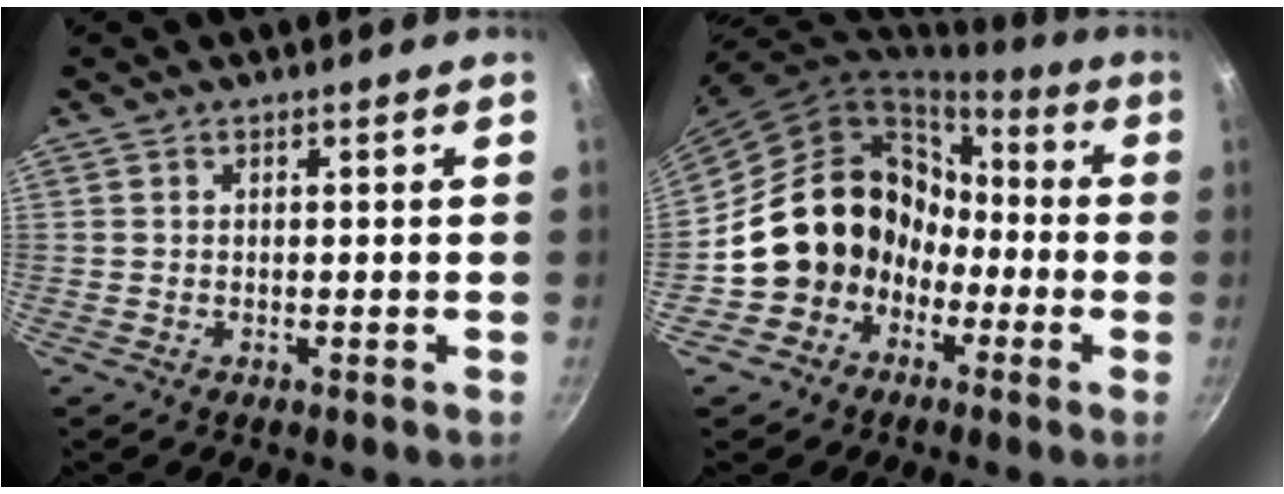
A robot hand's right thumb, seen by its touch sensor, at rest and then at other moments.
{"total": 15.6, "force": [-3.8, 13.8, 6.2], "torque": [-0.049, 0.072, -0.051]}